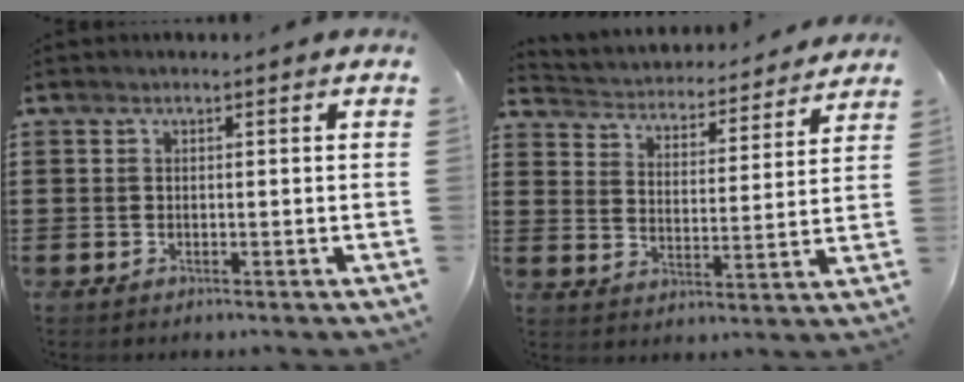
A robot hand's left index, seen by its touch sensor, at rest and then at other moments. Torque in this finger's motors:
{"motor_torque": [1.50, -0.64, 0.46, 0.05]}